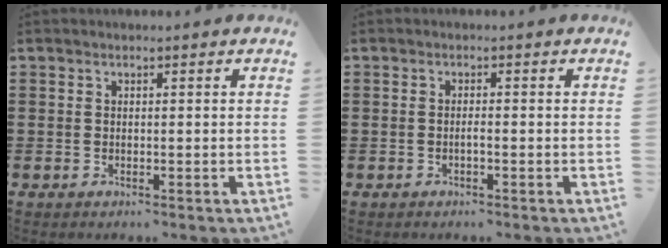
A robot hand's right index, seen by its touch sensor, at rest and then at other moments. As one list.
[{"total": 0.9, "force": [-0.4, 0.0, 0.8], "torque": [-0.015, -0.004, -0.007]}]